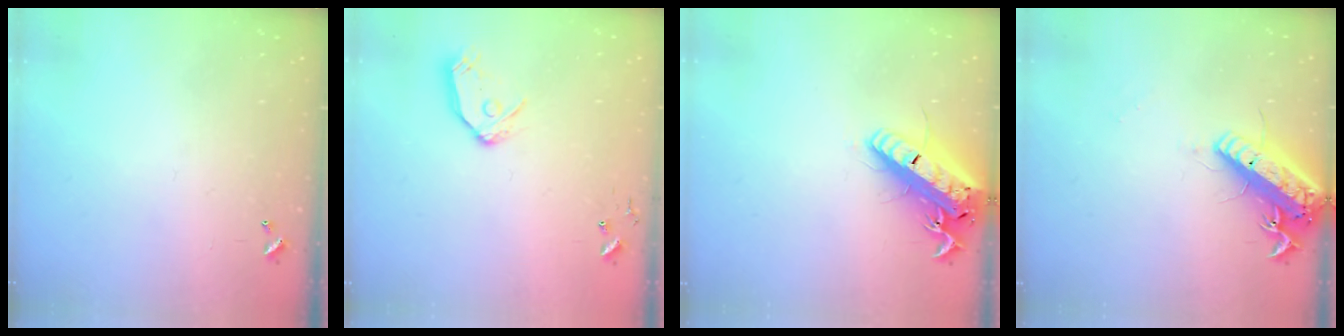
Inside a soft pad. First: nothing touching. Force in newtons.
{"total": 9.6, "press": 9.6, "slide": 1.0}
{"total": 21.8, "press": 21.4, "slide": 4.2}
{"total": 17.2, "press": 16.8, "slide": 3.6}